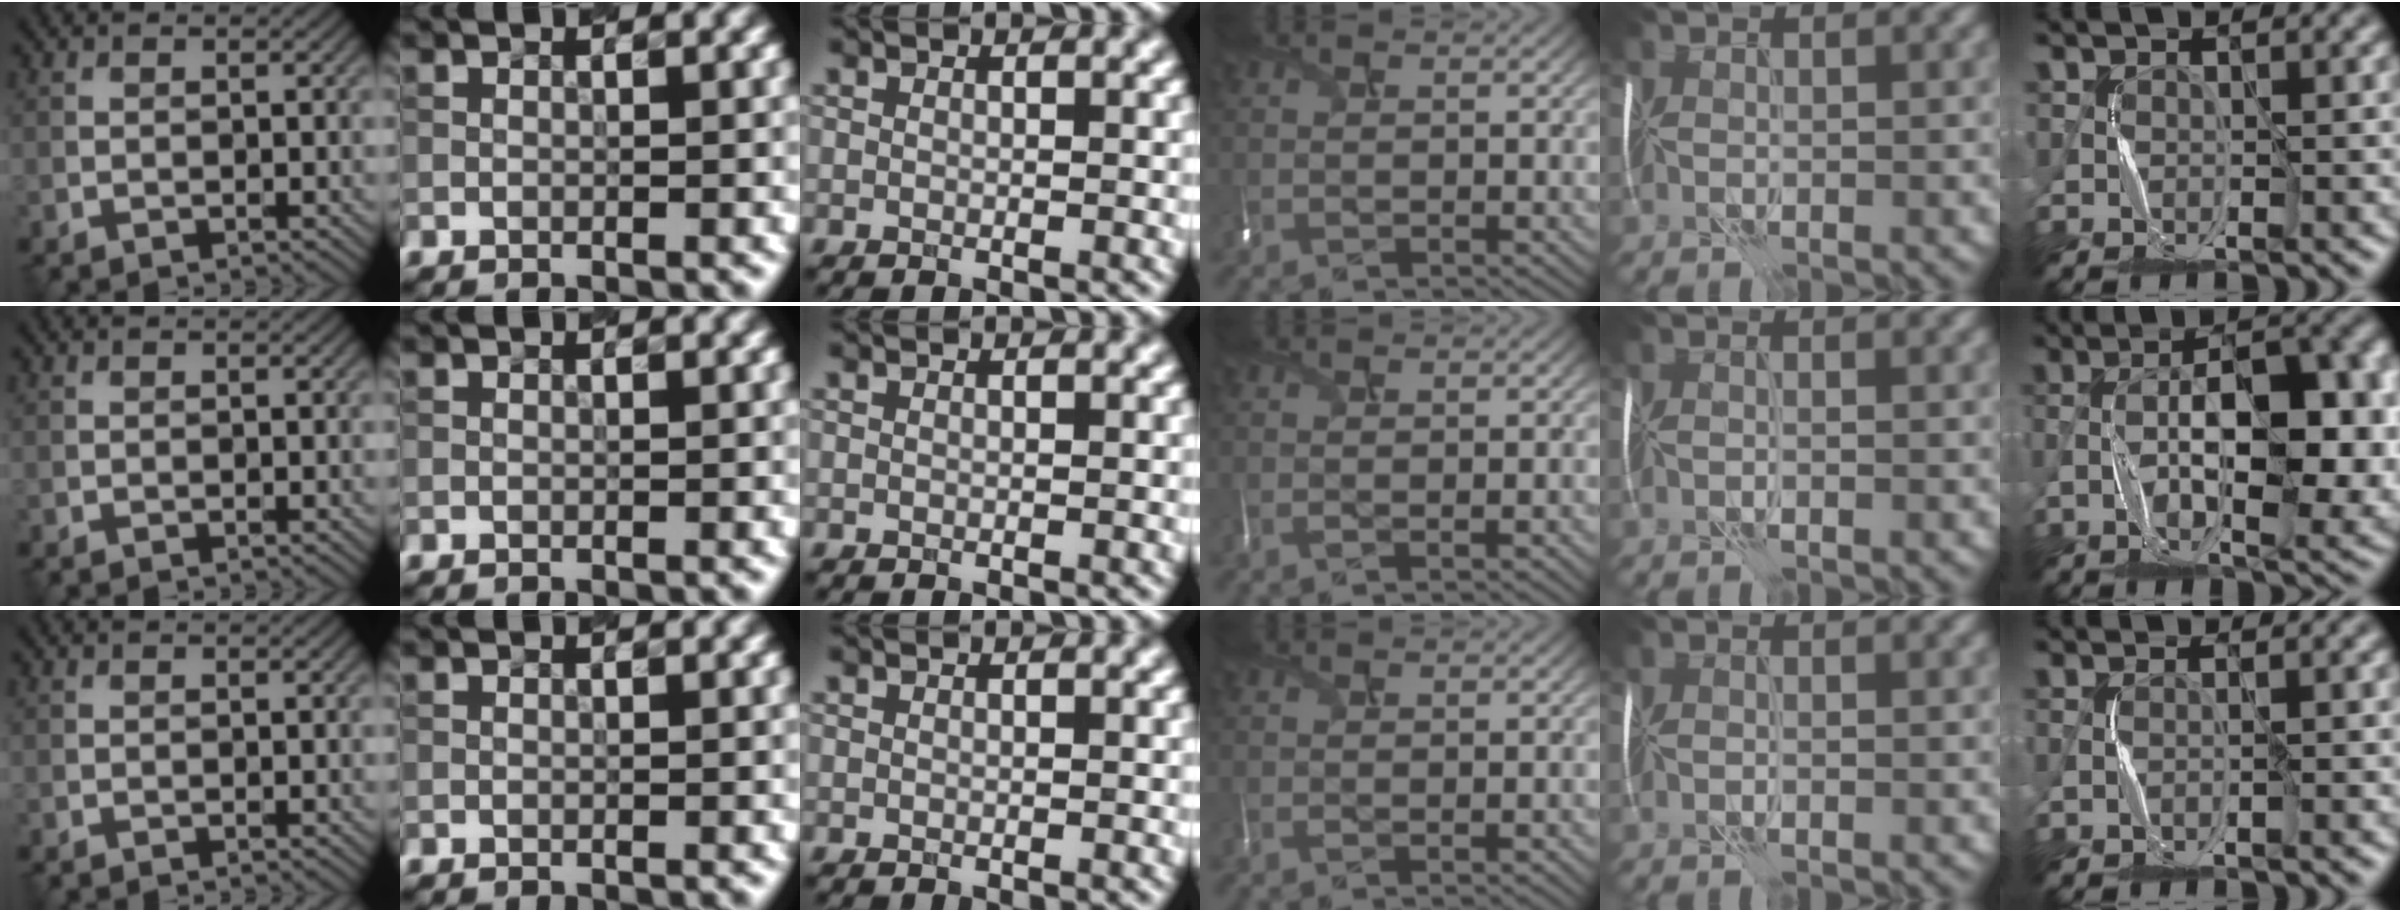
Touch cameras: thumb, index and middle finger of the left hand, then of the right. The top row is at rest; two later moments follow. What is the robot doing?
{"motion": "shake", "object": "plastic piggy bank"}